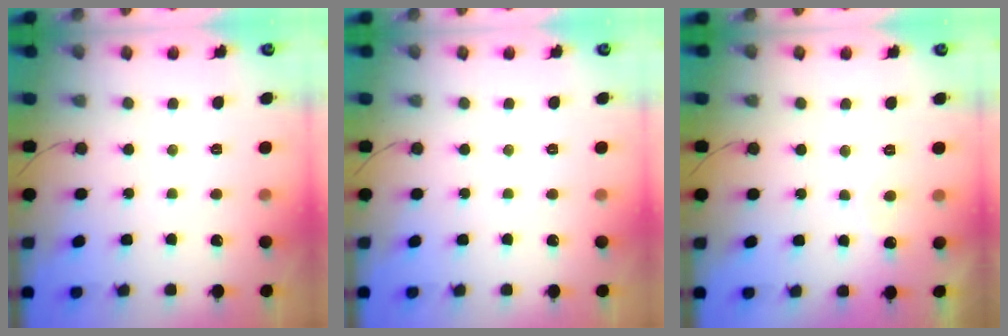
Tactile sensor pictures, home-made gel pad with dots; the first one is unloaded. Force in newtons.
{"total": 0.0}
{"total": 5.7, "press": 5.7, "slide": 0.3}